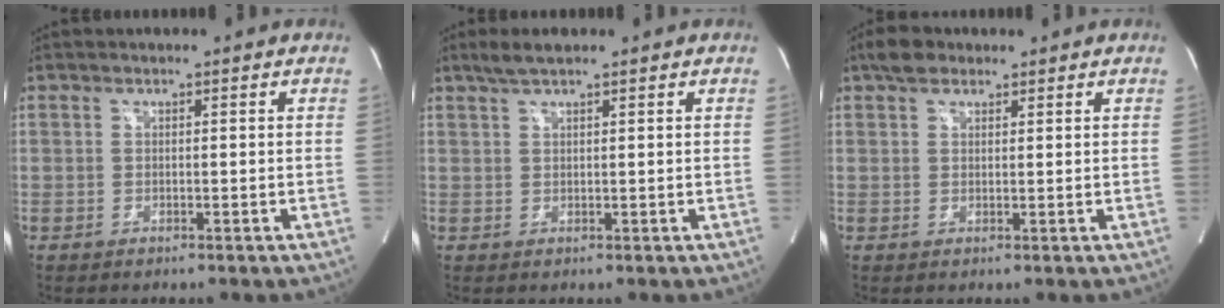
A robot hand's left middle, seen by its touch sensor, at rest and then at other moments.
{"total": 2.9, "force": [2.2, 0.3, 1.8], "torque": [-0.044, 0.010, 0.045]}
{"total": 3.3, "force": [2.4, 1.7, 1.5], "torque": [-0.033, 0.016, 0.042]}